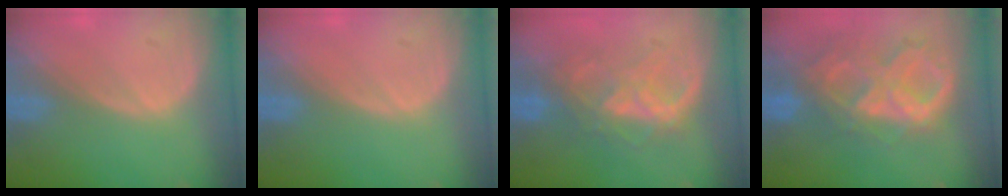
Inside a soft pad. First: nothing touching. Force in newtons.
{"total": 0.0}
{"total": 6.4, "press": 6.4, "slide": 0.7}
{"total": 10.6, "press": 9.0, "slide": 5.6}